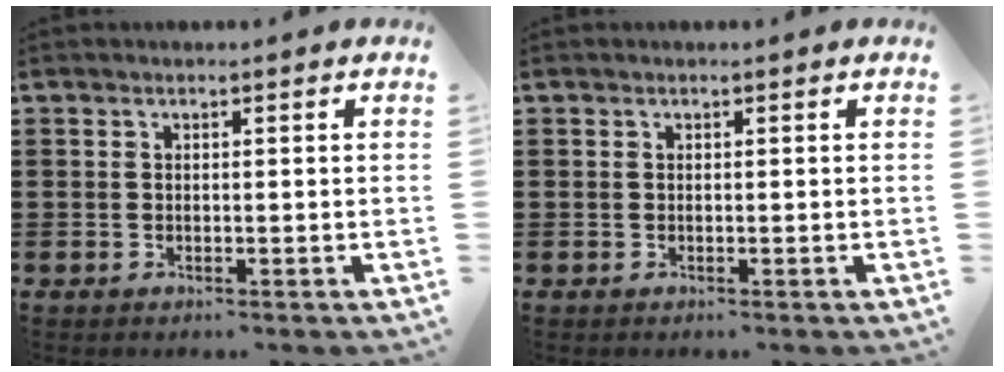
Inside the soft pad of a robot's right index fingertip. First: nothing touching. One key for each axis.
{"total": 0.0}